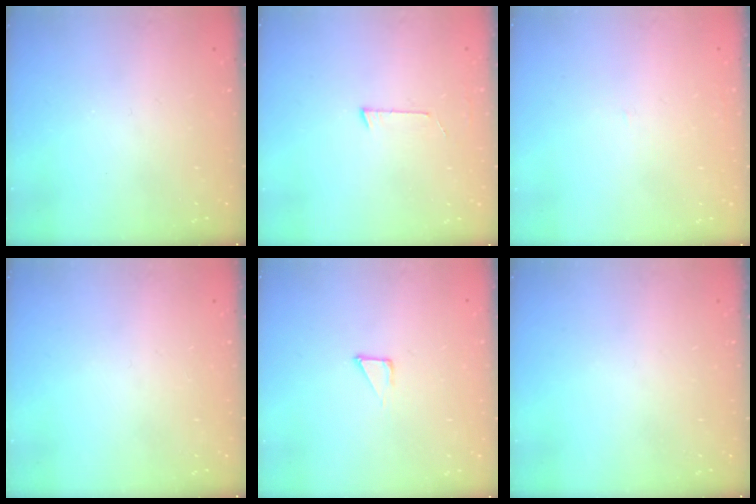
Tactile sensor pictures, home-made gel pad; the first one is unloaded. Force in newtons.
{"total": 2.7, "press": 2.7, "slide": 0.2}
{"total": 0.9, "press": 0.9, "slide": 0.1}
{"total": 0.0}
{"total": 2.3, "press": 2.3, "slide": 0.1}
{"total": 0.0}